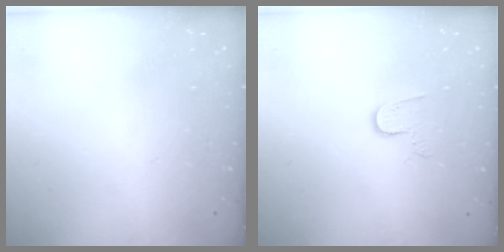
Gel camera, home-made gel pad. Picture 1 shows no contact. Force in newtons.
{"total": 7.1, "press": 7.1, "slide": 0.7}